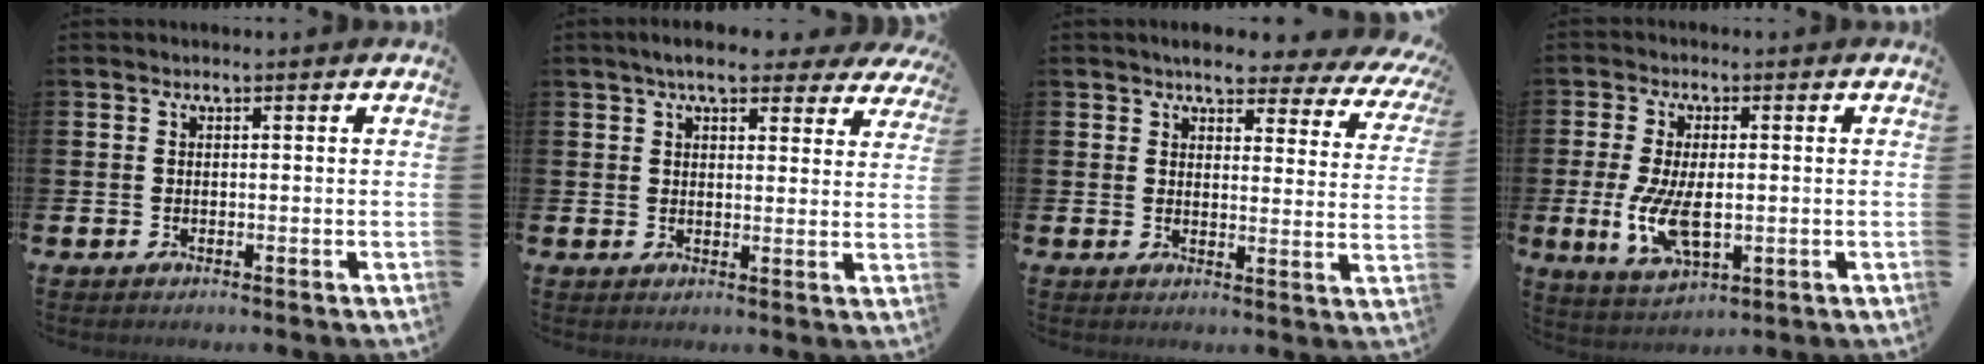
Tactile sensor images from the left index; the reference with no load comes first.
{"total": 6.3, "force": [5.4, 1.8, 2.8], "torque": [-0.052, -0.014, 0.094]}
{"total": 5.0, "force": [4.4, 1.7, 1.5], "torque": [-0.037, -0.030, 0.074]}
{"total": 7.6, "force": [-0.5, 3.7, 6.6], "torque": [-0.134, -0.008, -0.012]}